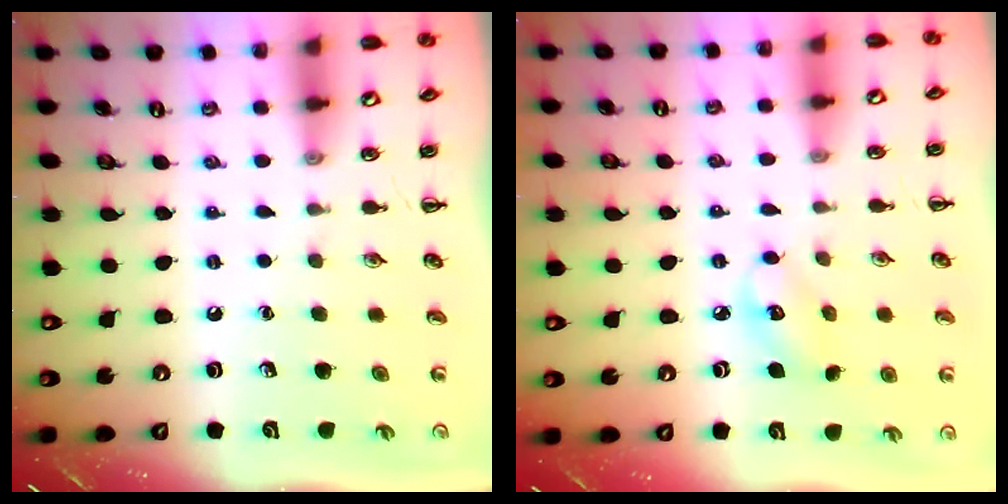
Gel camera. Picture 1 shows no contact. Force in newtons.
{"total": 5.5, "press": 5.5, "slide": 0.9}